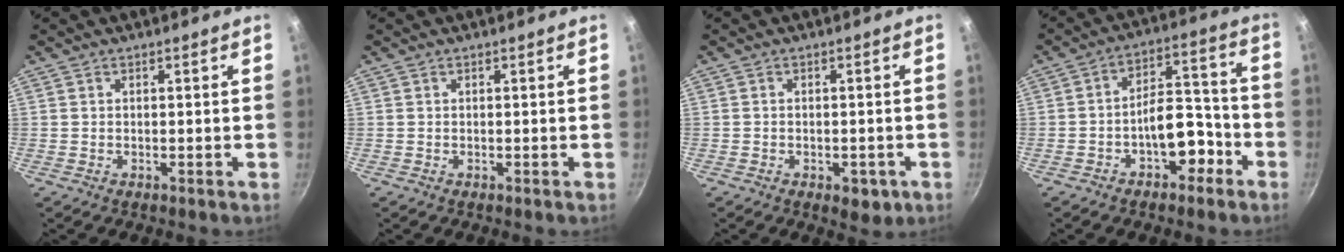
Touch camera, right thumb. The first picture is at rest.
{"total": 0.0}
{"total": 4.6, "force": [-2.0, 2.6, 3.2], "torque": [-0.025, 0.011, -0.017]}
{"total": 9.8, "force": [-4.5, 5.6, 6.7], "torque": [-0.059, 0.073, -0.060]}